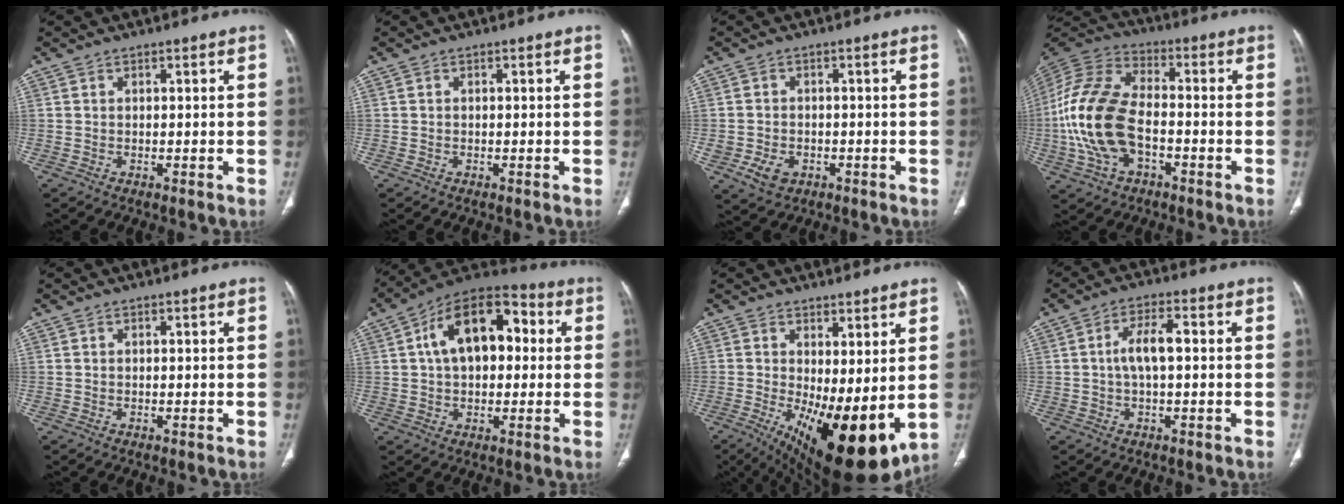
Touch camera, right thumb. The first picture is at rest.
{"total": 0.0}
{"total": 5.1, "force": [-1.8, 4.0, 2.6], "torque": [-0.043, 0.007, -0.022]}
{"total": 18.6, "force": [-3.7, 10.8, 14.7], "torque": [-0.314, 0.026, -0.069]}
{"total": 0.0}
{"total": 16.6, "force": [3.0, 9.9, 13.0], "torque": [-0.184, 0.032, 0.041]}
{"total": 16.8, "force": [-1.7, 6.6, 15.4], "torque": [-0.245, -0.035, -0.002]}
{"total": 5.7, "force": [0.2, 2.3, 5.2], "torque": [-0.106, 0.018, -0.002]}